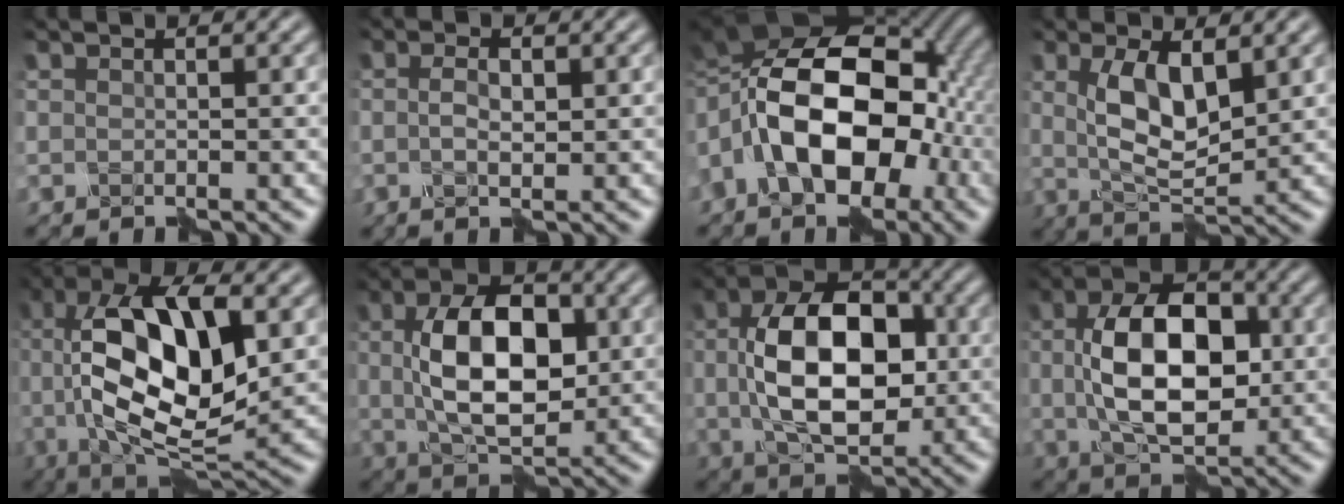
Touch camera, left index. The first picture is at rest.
{"total": 1.8, "force": [0.0, 0.8, 1.6], "torque": [-0.033, 0.001, -0.004]}
{"total": 15.8, "force": [-3.4, 9.6, 12.1], "torque": [-0.204, 0.009, -0.076]}
{"total": 5.5, "force": [1.1, 2.2, 4.9], "torque": [-0.094, -0.005, 0.022]}
{"total": 12.6, "force": [1.3, 5.6, 11.2], "torque": [-0.202, 0.010, 0.015]}
{"total": 9.2, "force": [0.5, 5.1, 7.7], "torque": [-0.133, 0.005, 0.003]}
{"total": 11.1, "force": [0.0, 6.8, 8.8], "torque": [-0.150, 0.003, -0.003]}
{"total": 10.1, "force": [0.2, 6.0, 8.2], "torque": [-0.138, 0.004, -0.003]}